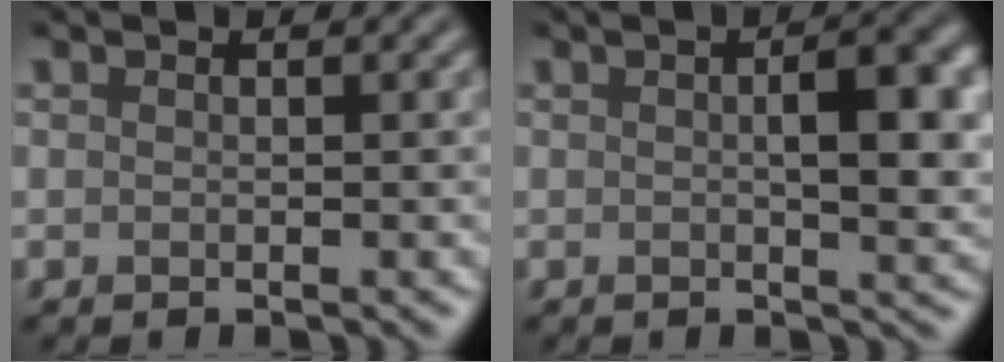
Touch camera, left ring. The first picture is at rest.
{"total": 5.2, "force": [0.6, 1.5, 5.0], "torque": [-0.066, 0.006, 0.007]}